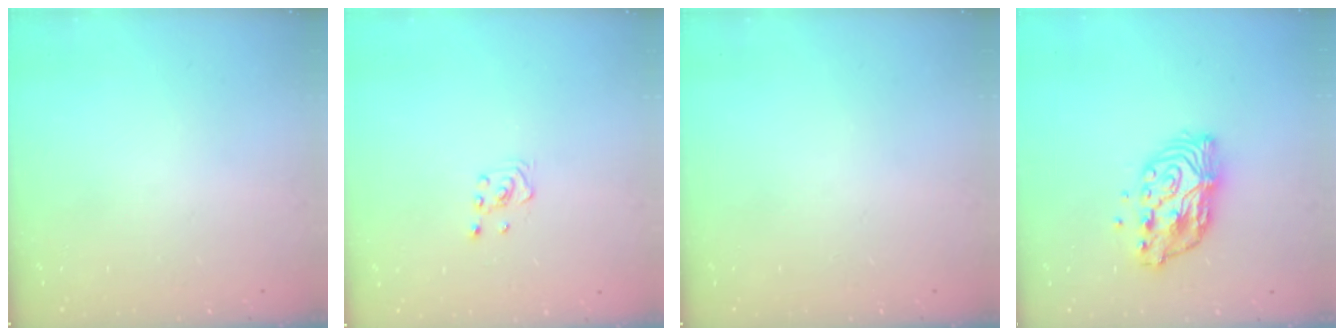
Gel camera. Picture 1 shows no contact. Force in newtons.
{"total": 2.8, "press": 2.6, "slide": 1.1}
{"total": 0.0}
{"total": 11.0, "press": 10.9, "slide": 0.9}